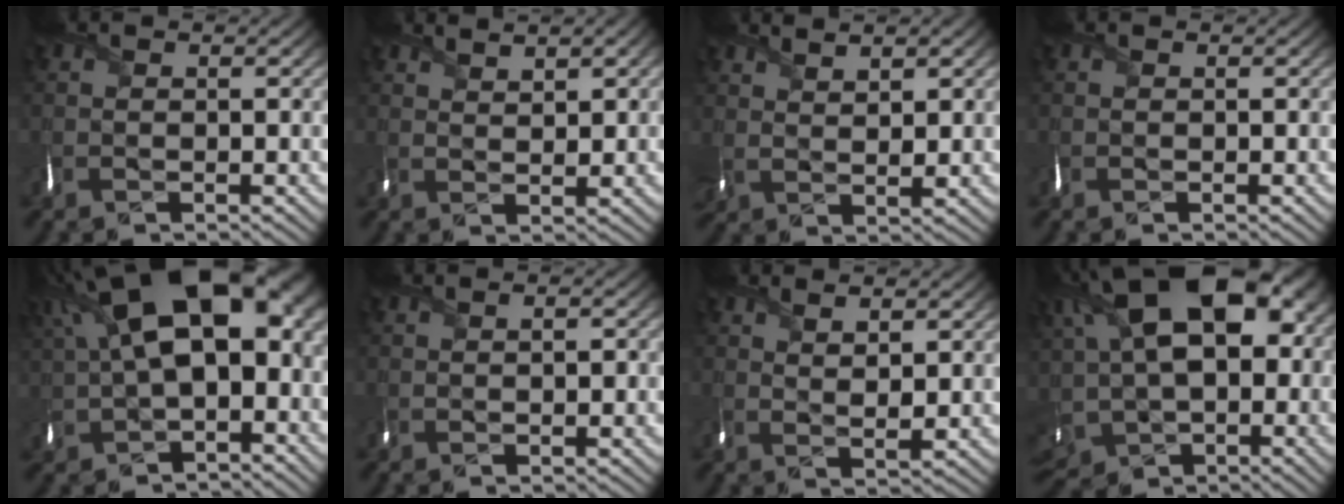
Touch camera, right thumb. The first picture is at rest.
{"total": 2.5, "force": [2.0, 0.7, 1.3], "torque": [-0.025, -0.002, 0.044]}
{"total": 3.9, "force": [2.6, 1.4, 2.5], "torque": [-0.055, -0.001, 0.058]}
{"total": 0.0}
{"total": 18.9, "force": [3.9, 10.4, 15.3], "torque": [-0.265, 0.015, 0.080]}
{"total": 1.5, "force": [0.1, 0.7, 1.4], "torque": [-0.024, 0.003, 0.003]}
{"total": 2.8, "force": [1.7, 0.7, 2.1], "torque": [-0.047, -0.004, 0.036]}
{"total": 21.0, "force": [3.4, 13.4, 15.8], "torque": [-0.318, 0.015, 0.072]}